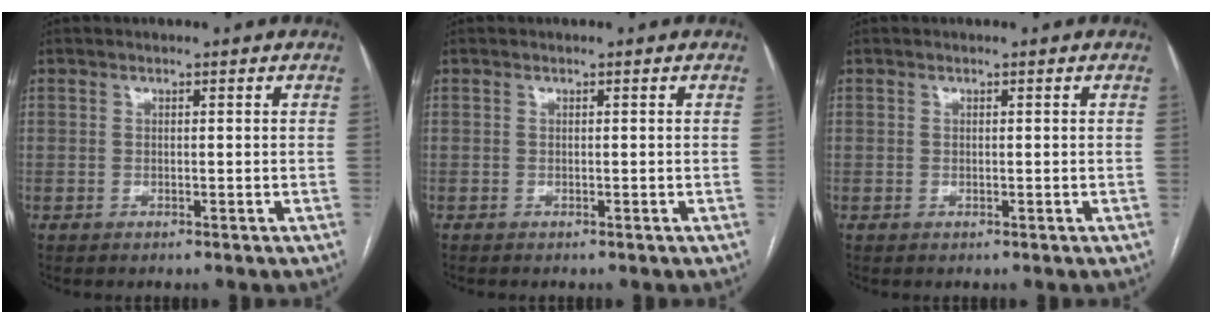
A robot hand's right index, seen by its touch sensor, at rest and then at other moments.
{"total": 0.6, "force": [-0.5, 0.0, 0.2], "torque": [-0.002, -0.002, -0.008]}
{"total": 0.0}